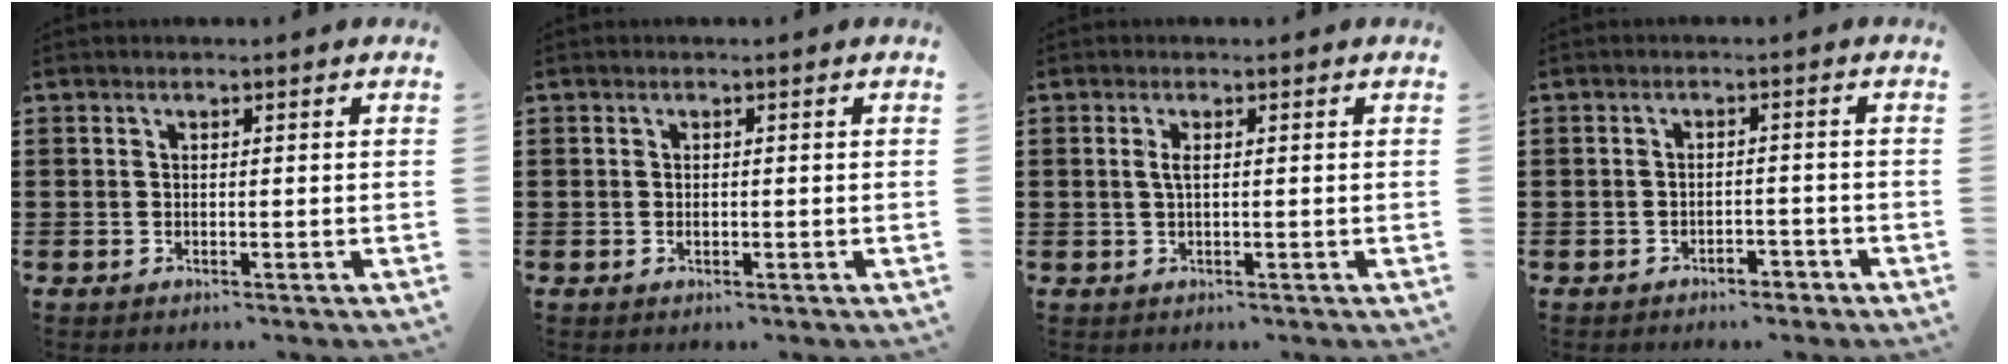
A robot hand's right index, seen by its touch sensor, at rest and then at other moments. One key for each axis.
{"total": 0.6, "fx": -0.1, "fy": 0.4, "fz": 0.5, "tx": -0.010, "ty": 0.000, "tz": -0.002}
{"total": 1.4, "fx": 0.1, "fy": 0.2, "fz": 1.4, "tx": -0.028, "ty": 0.000, "tz": 0.002}
{"total": 2.0, "fx": -1.9, "fy": 0.5, "fz": 0.3, "tx": -0.012, "ty": 0.000, "tz": -0.040}